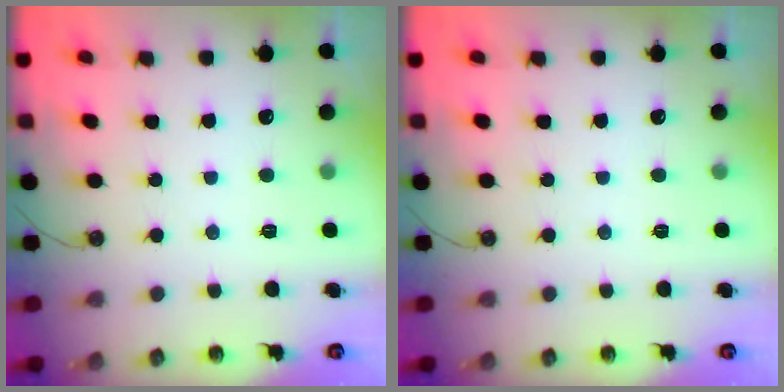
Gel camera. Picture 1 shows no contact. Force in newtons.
{"total": 0.0}